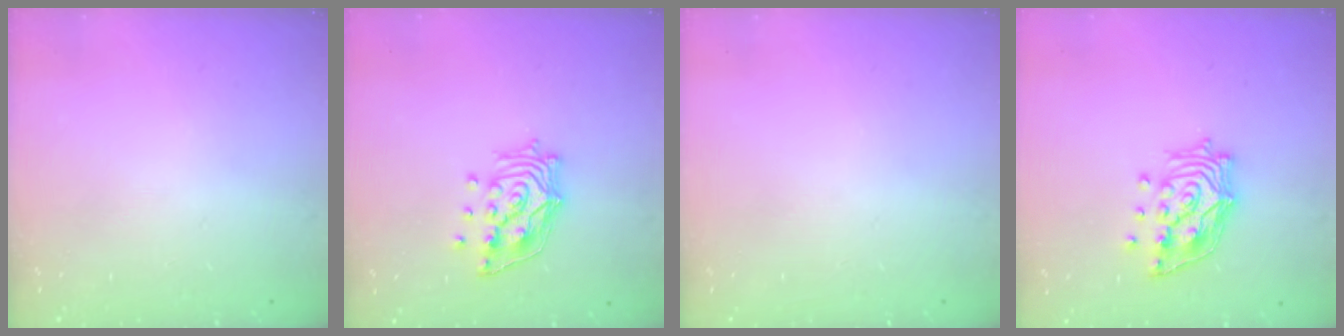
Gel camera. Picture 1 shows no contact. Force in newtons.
{"total": 13.9, "press": 13.8, "slide": 1.8}
{"total": 0.0}
{"total": 14.8, "press": 14.6, "slide": 2.2}